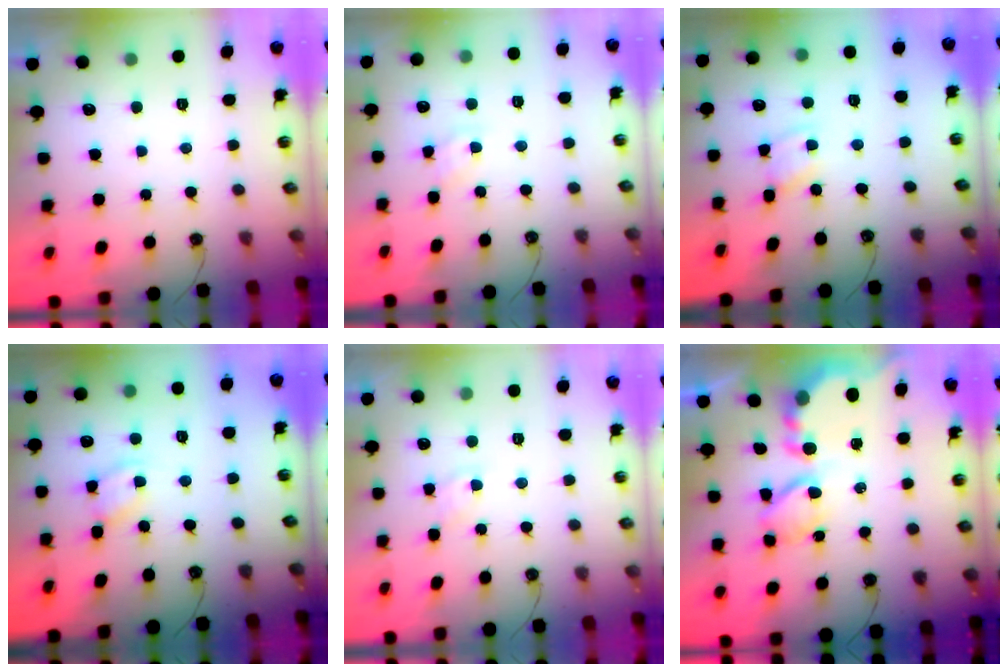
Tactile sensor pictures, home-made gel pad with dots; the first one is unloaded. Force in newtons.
{"total": 5.0, "press": 5.0, "slide": 0.7}
{"total": 1.3, "press": 1.3, "slide": 0.0}
{"total": 2.7, "press": 2.7, "slide": 0.1}
{"total": 5.6, "press": 5.6, "slide": 0.7}
{"total": 8.8, "press": 8.7, "slide": 0.7}